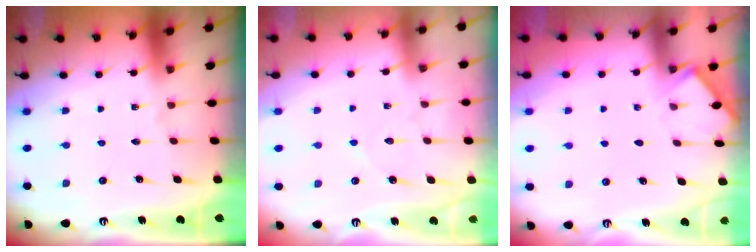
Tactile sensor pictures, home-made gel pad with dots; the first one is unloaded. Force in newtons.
{"total": 4.0, "press": 3.9, "slide": 0.4}
{"total": 4.3, "press": 4.3, "slide": 0.4}